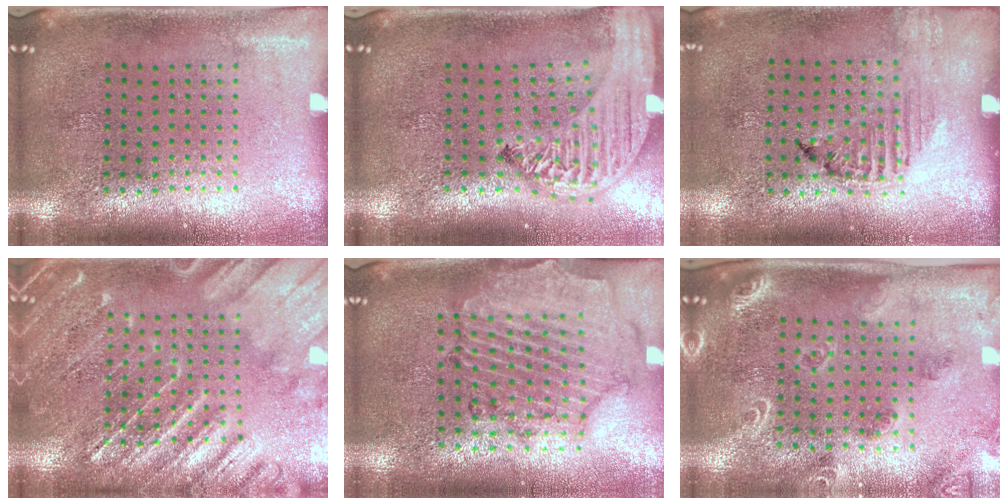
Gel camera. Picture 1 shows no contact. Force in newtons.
{"total": 3.1, "press": 2.4, "slide": 1.9}
{"total": 1.2, "press": 1.1, "slide": 0.4}
{"total": 4.7, "press": 4.7, "slide": 0.6}
{"total": 1.2, "press": 1.1, "slide": 0.3}
{"total": 1.8, "press": 1.8, "slide": 0.4}